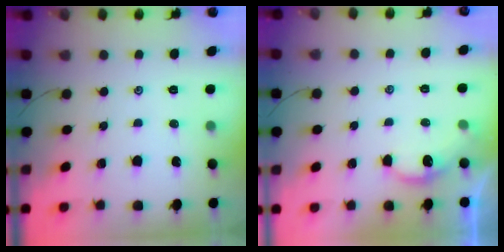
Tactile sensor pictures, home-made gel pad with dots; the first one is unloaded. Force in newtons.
{"total": 1.6, "press": 1.5, "slide": 0.2}